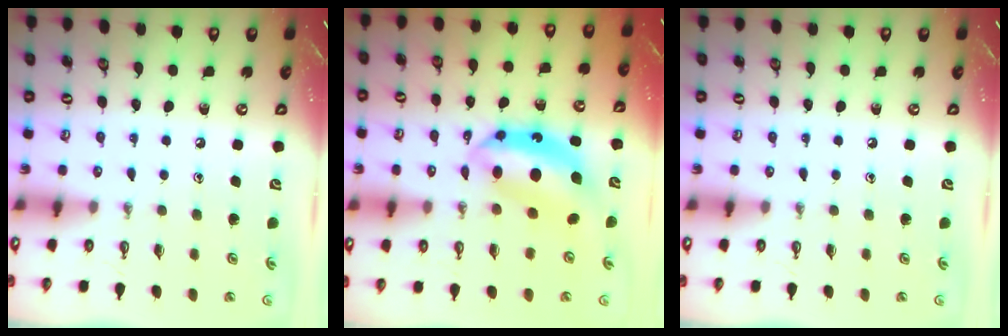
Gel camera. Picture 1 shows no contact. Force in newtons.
{"total": 10.9, "press": 10.9, "slide": 0.8}
{"total": 0.0}